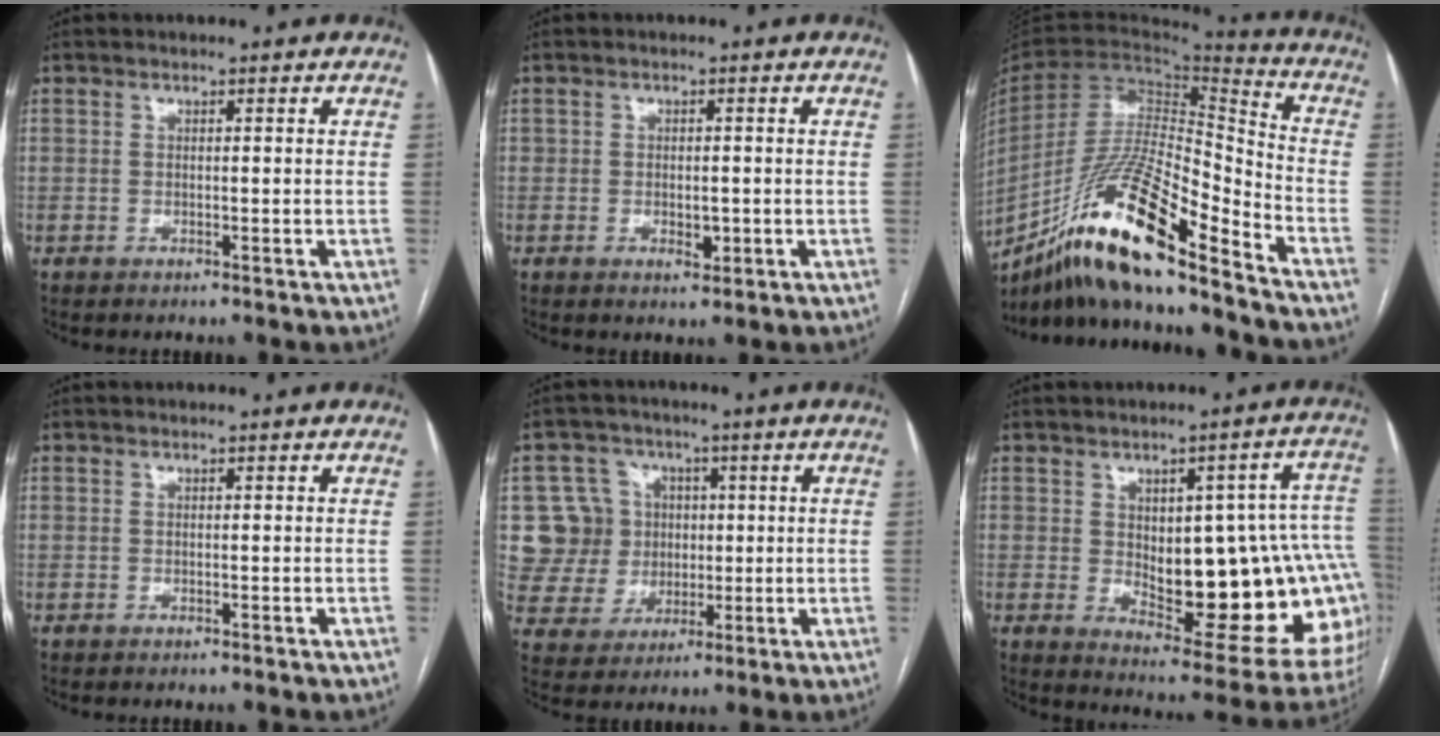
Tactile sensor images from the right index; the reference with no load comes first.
{"total": 2.4, "force": [-0.6, 1.4, 1.9], "torque": [-0.025, 0.000, -0.004]}
{"total": 21.7, "force": [-15.1, 2.1, 15.4], "torque": [-0.302, -0.026, -0.279]}
{"total": 0.0}
{"total": 10.5, "force": [2.0, 10.1, 1.8], "torque": [-0.045, 0.035, 0.046]}
{"total": 22.9, "force": [-0.7, 7.5, 21.6], "torque": [-0.202, 0.021, 0.018]}